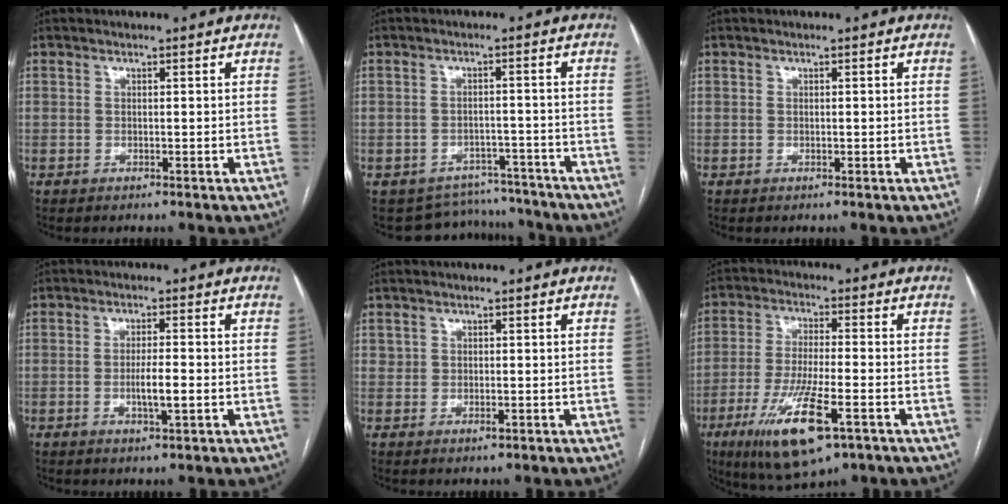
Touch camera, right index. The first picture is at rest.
{"total": 8.0, "force": [-7.3, 3.3, -0.8], "torque": [0.019, 0.028, -0.092]}
{"total": 0.0}
{"total": 4.1, "force": [-1.0, 0.5, 4.0], "torque": [-0.072, -0.004, -0.014]}
{"total": 1.1, "force": [0.1, 0.8, 0.7], "torque": [-0.016, 0.000, 0.004]}
{"total": 13.6, "force": [-6.5, 2.7, 11.7], "torque": [-0.228, -0.027, -0.107]}